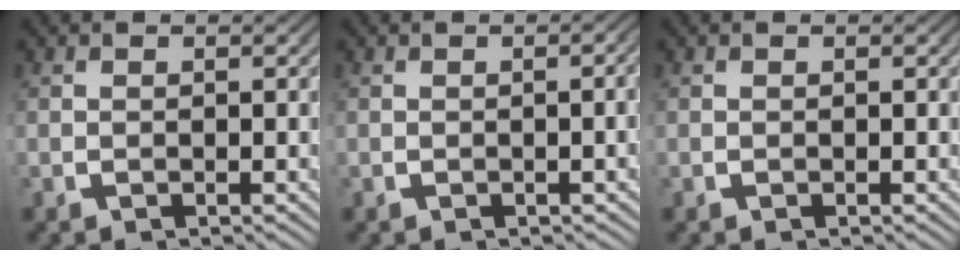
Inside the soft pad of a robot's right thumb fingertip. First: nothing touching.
{"total": 1.7, "force": [-0.3, 0.2, 1.7], "torque": [-0.020, 0.006, -0.006]}
{"total": 0.0}